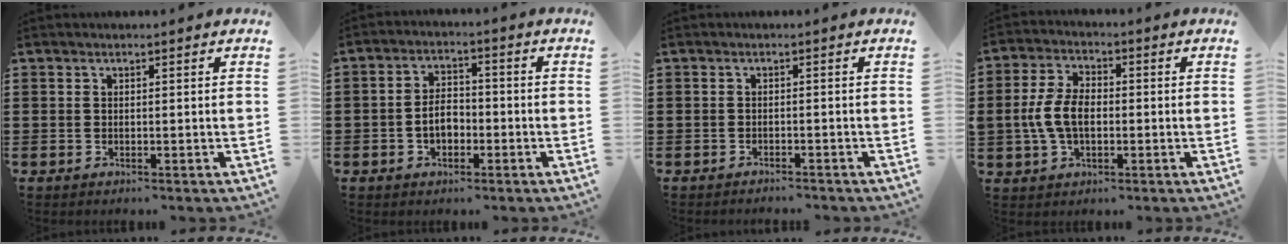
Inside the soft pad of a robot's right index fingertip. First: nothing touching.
{"total": 4.2, "force": [-1.4, 2.7, 3.0], "torque": [-0.056, 0.008, -0.026]}
{"total": 1.0, "force": [-1.0, 0.0, 0.0], "torque": [-0.002, 0.001, -0.021]}
{"total": 6.9, "force": [-0.9, 4.2, 5.4], "torque": [-0.135, 0.001, -0.024]}